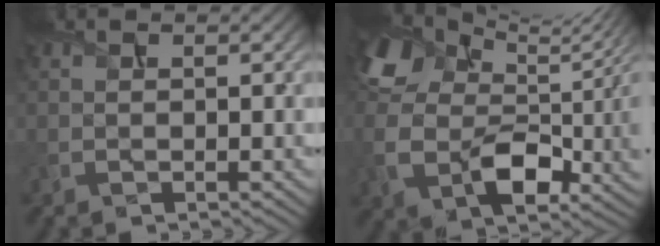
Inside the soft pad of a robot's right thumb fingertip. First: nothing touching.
{"total": 13.1, "force": [2.9, 8.8, 9.3], "torque": [-0.209, -0.029, 0.061]}